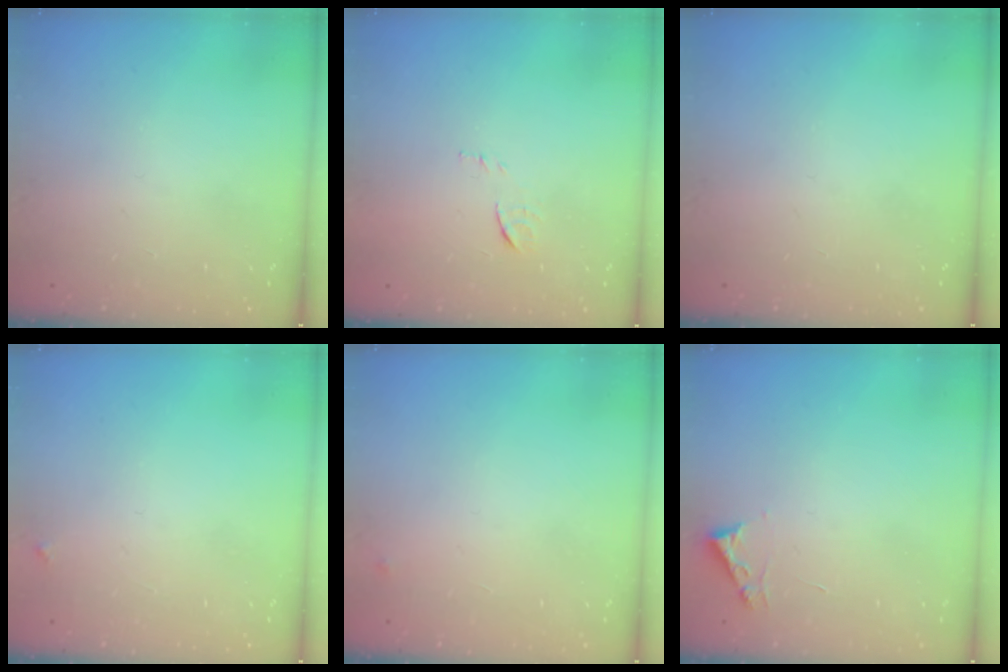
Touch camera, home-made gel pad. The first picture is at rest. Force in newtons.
{"total": 6.9, "press": 6.9, "slide": 0.7}
{"total": 0.0}
{"total": 3.3, "press": 3.3, "slide": 0.4}
{"total": 2.5, "press": 2.4, "slide": 0.4}
{"total": 2.7, "press": 2.7, "slide": 0.3}